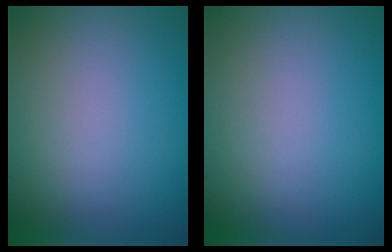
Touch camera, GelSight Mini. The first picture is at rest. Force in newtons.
{"total": 0.0}